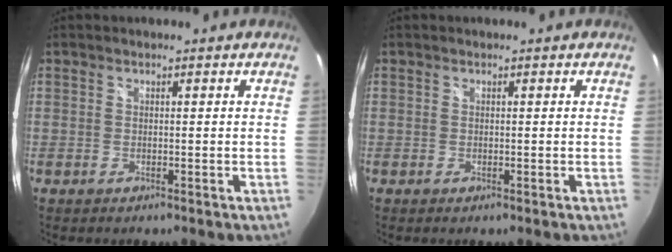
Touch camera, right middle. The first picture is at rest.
{"total": 0.0}